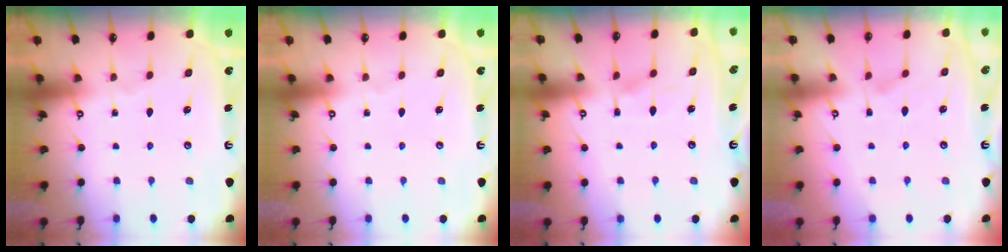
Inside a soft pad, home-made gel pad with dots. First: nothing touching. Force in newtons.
{"total": 0.0}
{"total": 6.1, "press": 6.1, "slide": 0.7}
{"total": 4.3, "press": 4.1, "slide": 1.3}